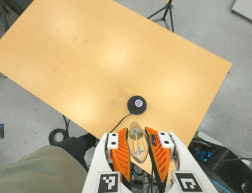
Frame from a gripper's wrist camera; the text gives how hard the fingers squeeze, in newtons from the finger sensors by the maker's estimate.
{"total": 25.2, "left": 28.3, "right": 22.1}